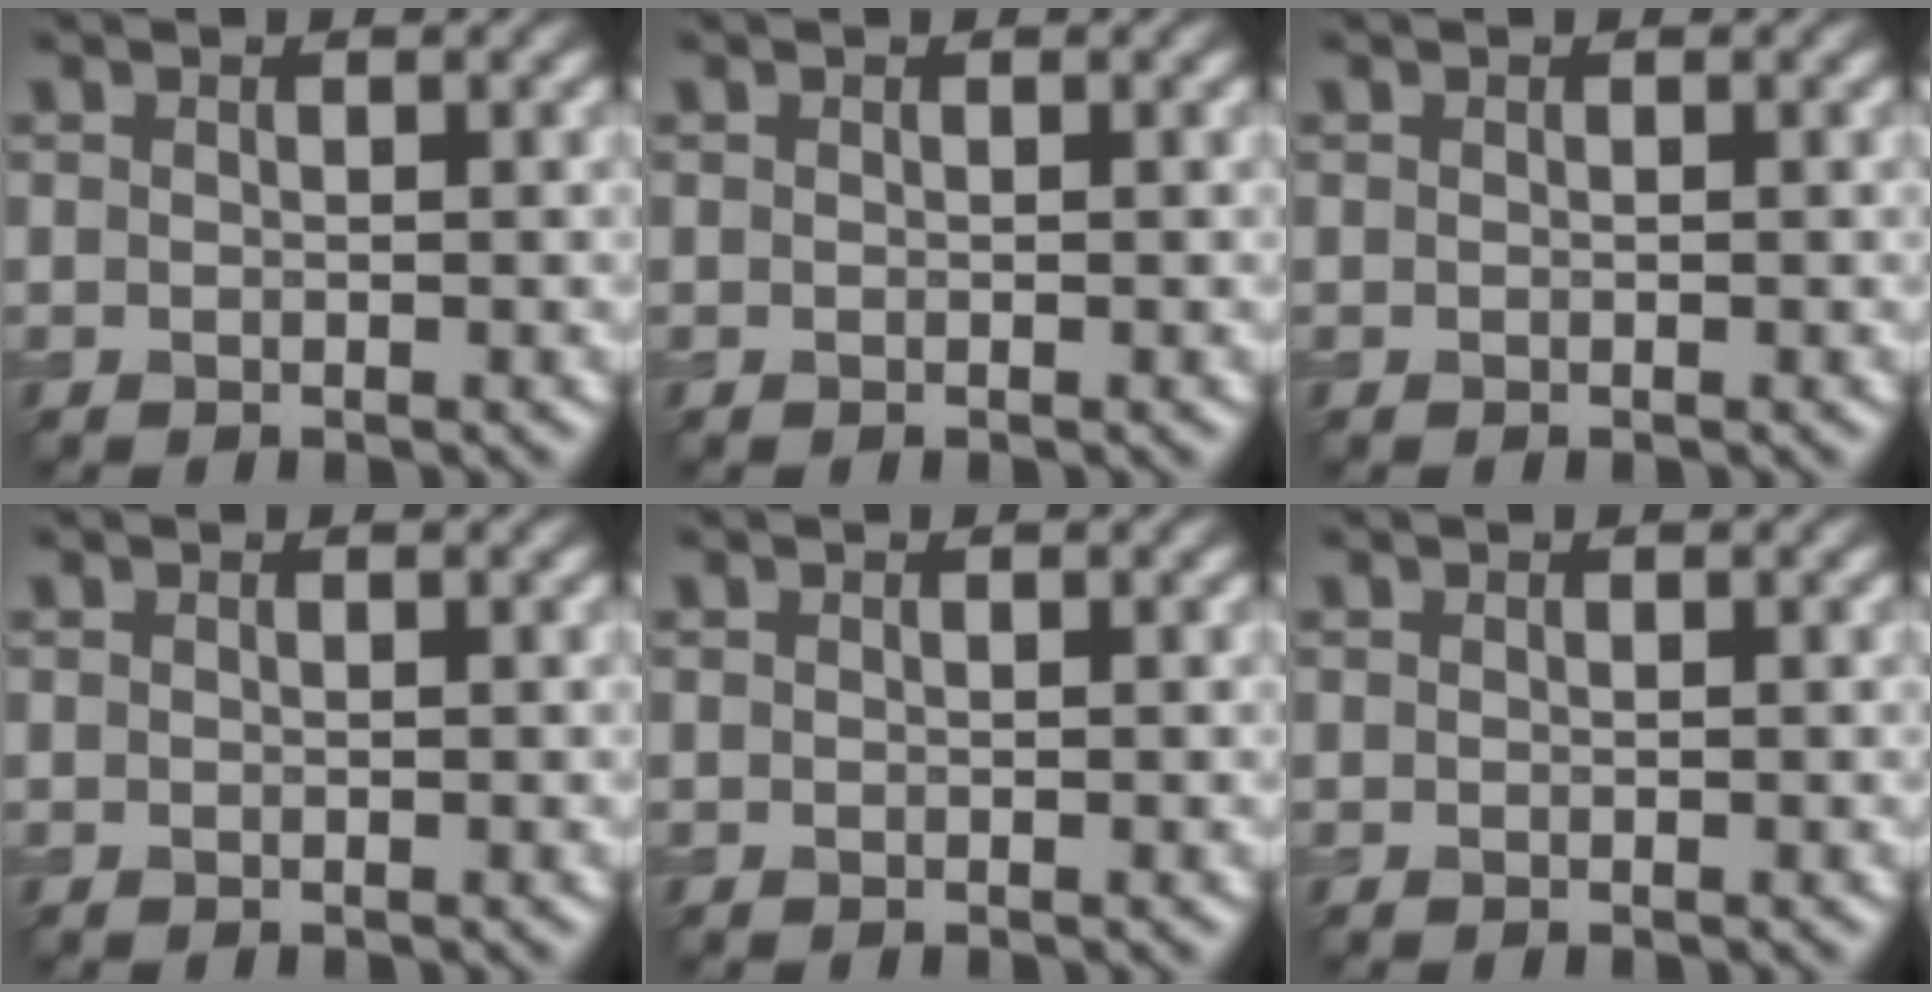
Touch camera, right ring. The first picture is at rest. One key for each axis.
{"total": 0.0}
{"total": 0.0}
{"total": 0.0}
{"total": 0.0}
{"total": 0.0}